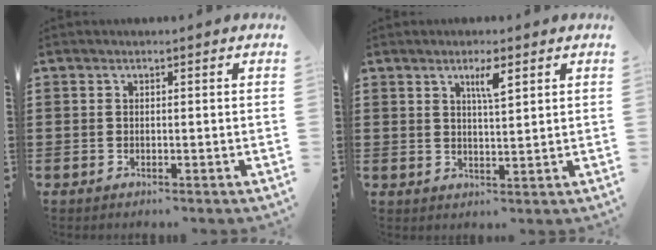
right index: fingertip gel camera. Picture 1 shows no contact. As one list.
[{"total": 3.5, "force": [1.9, 0.5, 2.8], "torque": [-0.052, 0.001, 0.029]}]